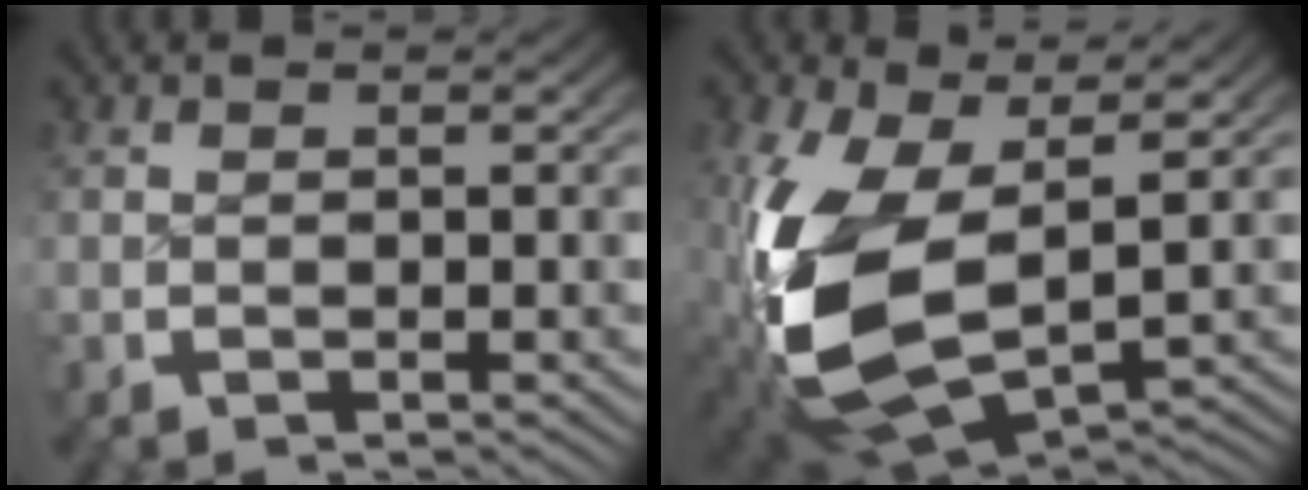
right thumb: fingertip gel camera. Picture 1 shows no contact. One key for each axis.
{"total": 12.3, "fx": -1.0, "fy": 8.6, "fz": 8.7, "tx": -0.243, "ty": -0.078, "tz": 0.021}